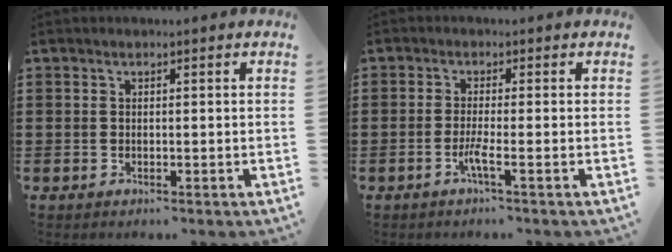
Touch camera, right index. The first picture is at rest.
{"total": 2.7, "force": [-1.3, -0.2, 2.4], "torque": [-0.050, -0.009, -0.027]}